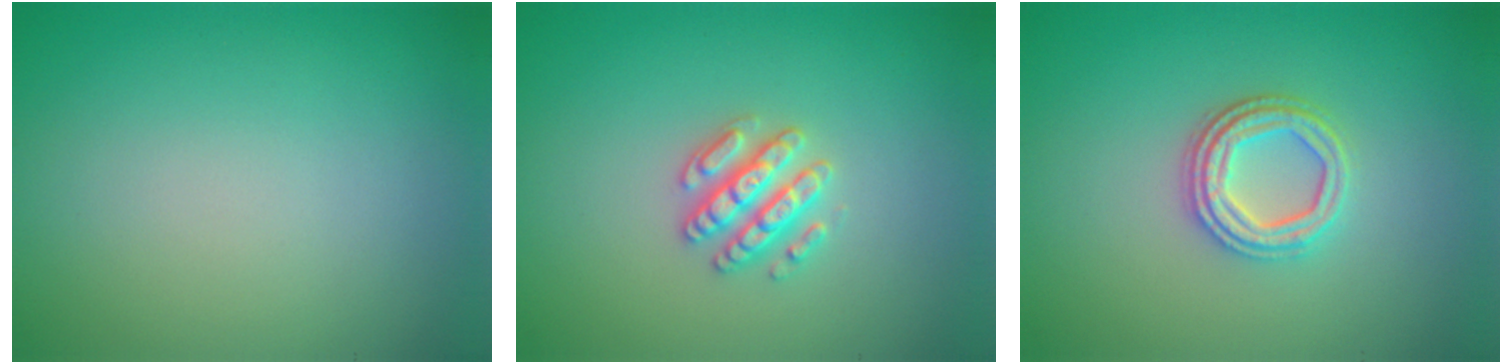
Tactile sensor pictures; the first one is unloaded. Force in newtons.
{"total": 2.8, "press": 2.7, "slide": 0.6}
{"total": 3.5, "press": 3.0, "slide": 1.8}